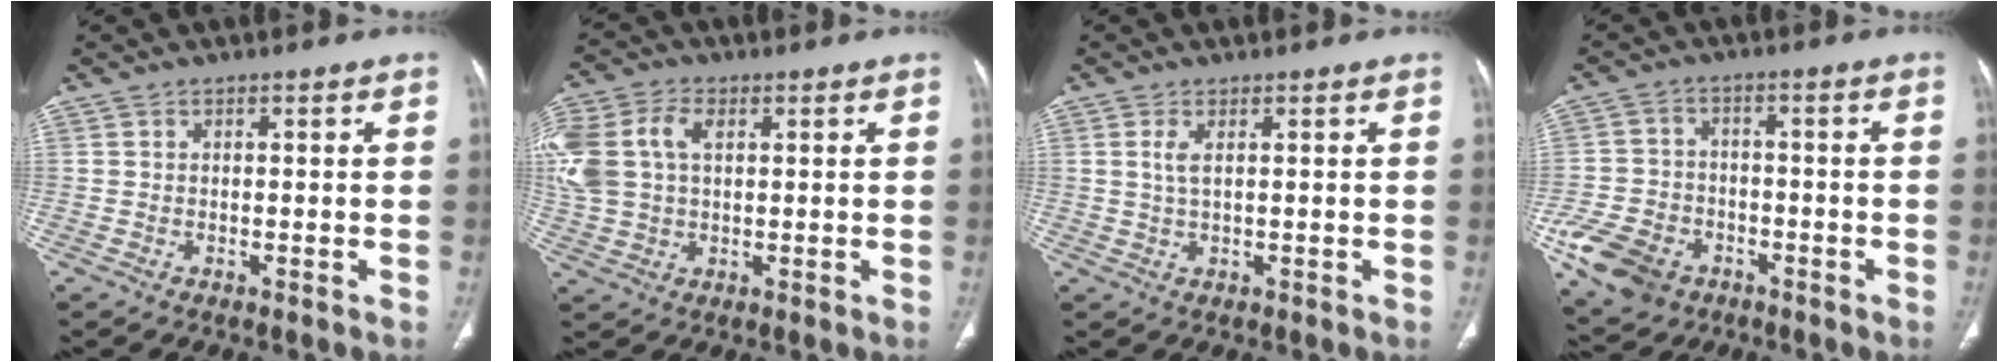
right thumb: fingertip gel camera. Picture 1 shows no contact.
{"total": 16.6, "force": [4.0, 11.6, 11.2], "torque": [-0.293, 0.034, 0.080]}
{"total": 2.3, "force": [0.7, 0.8, 2.0], "torque": [-0.051, 0.001, 0.018]}
{"total": 11.2, "force": [-5.2, 8.5, 5.1], "torque": [-0.095, 0.021, -0.083]}